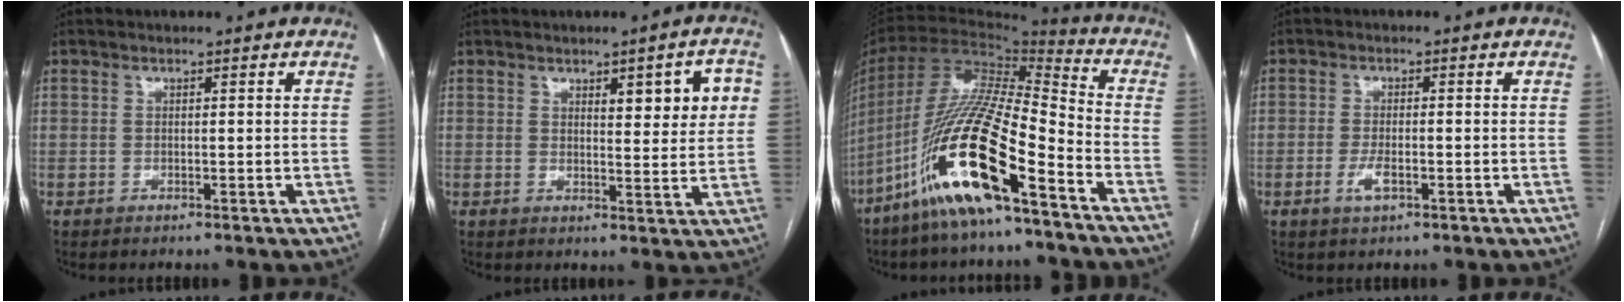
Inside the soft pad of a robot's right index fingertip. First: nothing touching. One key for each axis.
{"total": 7.1, "fx": 2.5, "fy": 1.8, "fz": 6.4, "tx": -0.076, "ty": 0.007, "tz": 0.031}
{"total": 20.1, "fx": -11.3, "fy": 2.7, "fz": 16.4, "tx": -0.349, "ty": -0.027, "tz": -0.213}
{"total": 3.0, "fx": -1.4, "fy": 0.9, "fz": 2.5, "tx": -0.056, "ty": -0.002, "tz": -0.023}